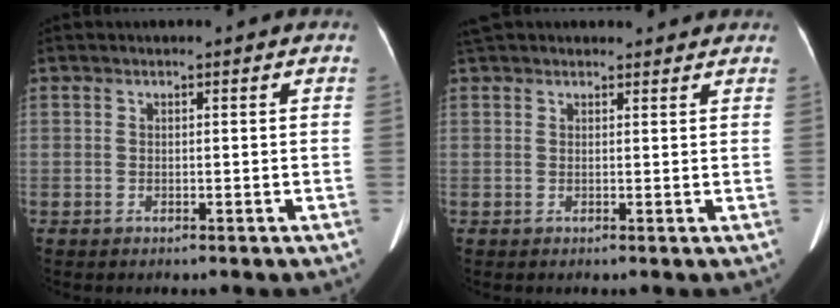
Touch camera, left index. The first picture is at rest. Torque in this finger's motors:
{"motor_torque": [0.88, -1.27, 0.48, 0.07]}